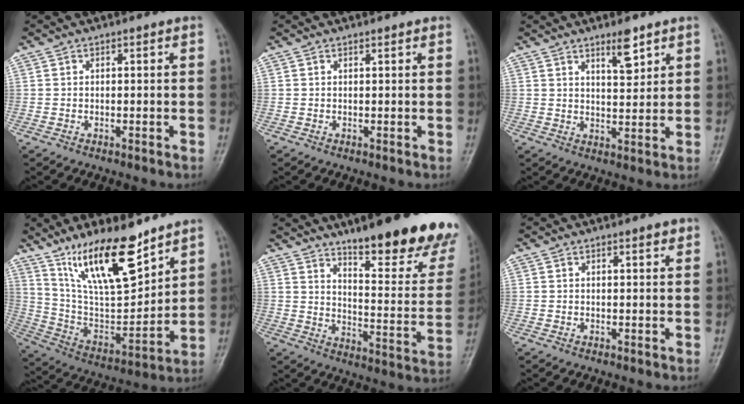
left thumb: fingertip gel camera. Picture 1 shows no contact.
{"total": 0.5, "force": [0.5, 0.1, 0.3], "torque": [-0.007, -0.003, 0.005]}
{"total": 5.2, "force": [3.4, 1.5, 3.6], "torque": [-0.047, -0.027, 0.058]}
{"total": 18.5, "force": [12.9, 5.4, 12.1], "torque": [-0.178, -0.072, 0.248]}
{"total": 23.9, "force": [16.8, 5.5, 16.1], "torque": [-0.184, -0.106, 0.238]}
{"total": 1.5, "force": [1.0, 0.3, 1.1], "torque": [-0.013, -0.005, 0.014]}